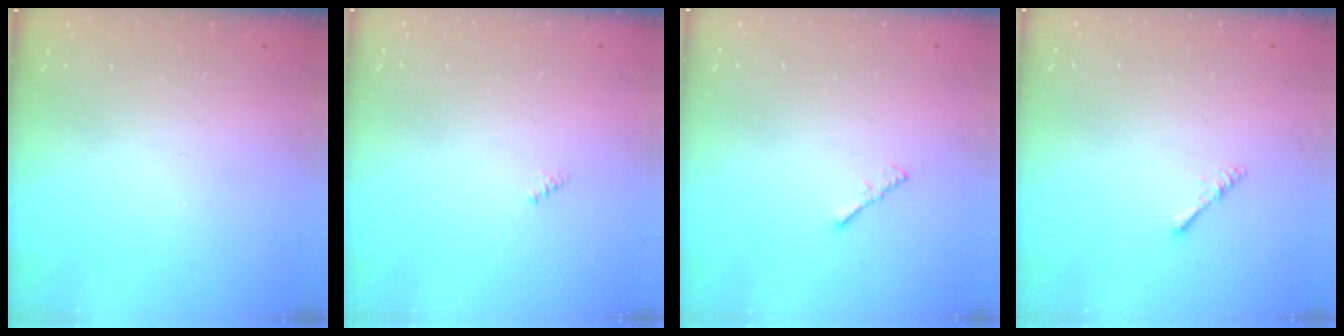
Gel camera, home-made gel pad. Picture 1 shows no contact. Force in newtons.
{"total": 0.0}
{"total": 1.5, "press": 1.4, "slide": 0.4}
{"total": 1.6, "press": 1.6, "slide": 0.4}